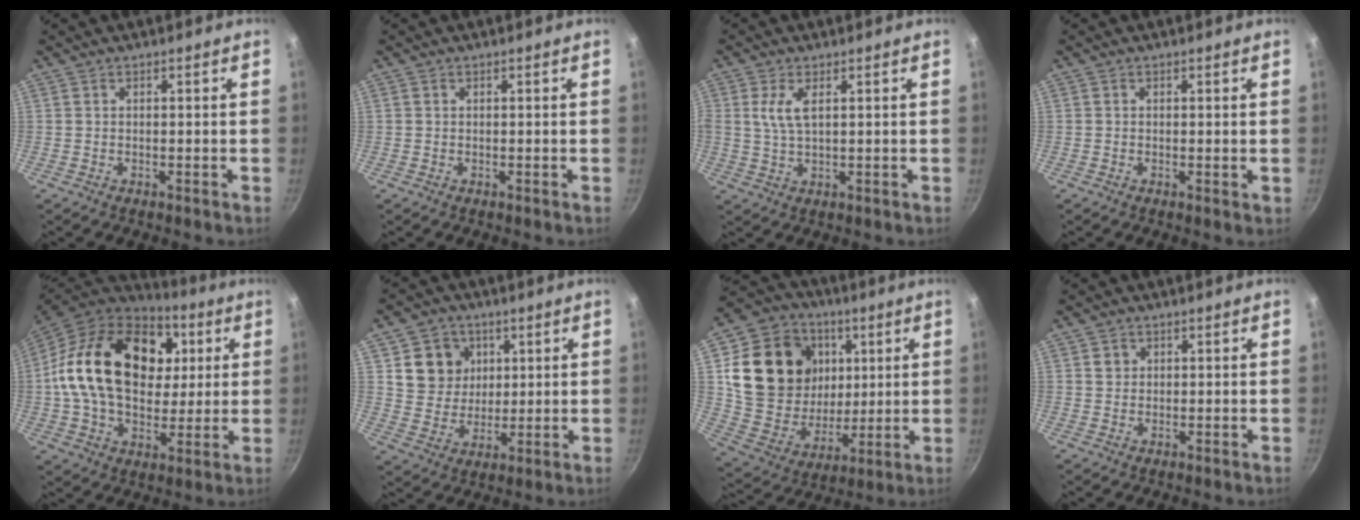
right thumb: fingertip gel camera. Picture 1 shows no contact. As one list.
[{"total": 0.0}, {"total": 4.3, "force": [1.3, 1.8, 3.7], "torque": [-0.081, -0.002, 0.028]}, {"total": 0.5, "force": [0.1, 0.2, 0.5], "torque": [-0.008, -0.002, -0.001]}, {"total": 27.8, "force": [5.7, 19.1, 19.4], "torque": [-0.325, 0.012, 0.089]}, {"total": 9.8, "force": [3.1, 8.7, 3.1], "torque": [-0.018, -0.010, 0.057]}, {"total": 23.0, "force": [6.2, 18.7, 11.9], "torque": [-0.201, -0.012, 0.118]}, {"total": 1.9, "force": [0.5, 1.7, 0.5], "torque": [-0.001, 0.004, 0.008]}]